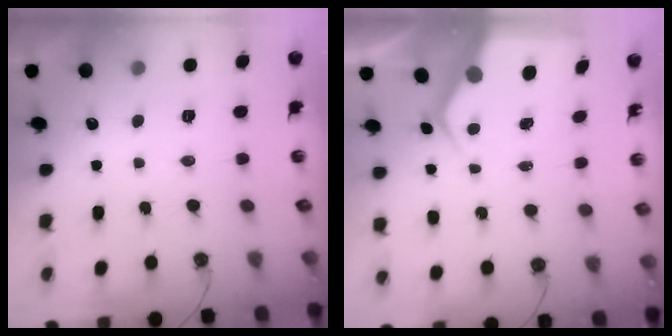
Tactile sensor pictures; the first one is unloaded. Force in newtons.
{"total": 6.7, "press": 6.7, "slide": 0.5}